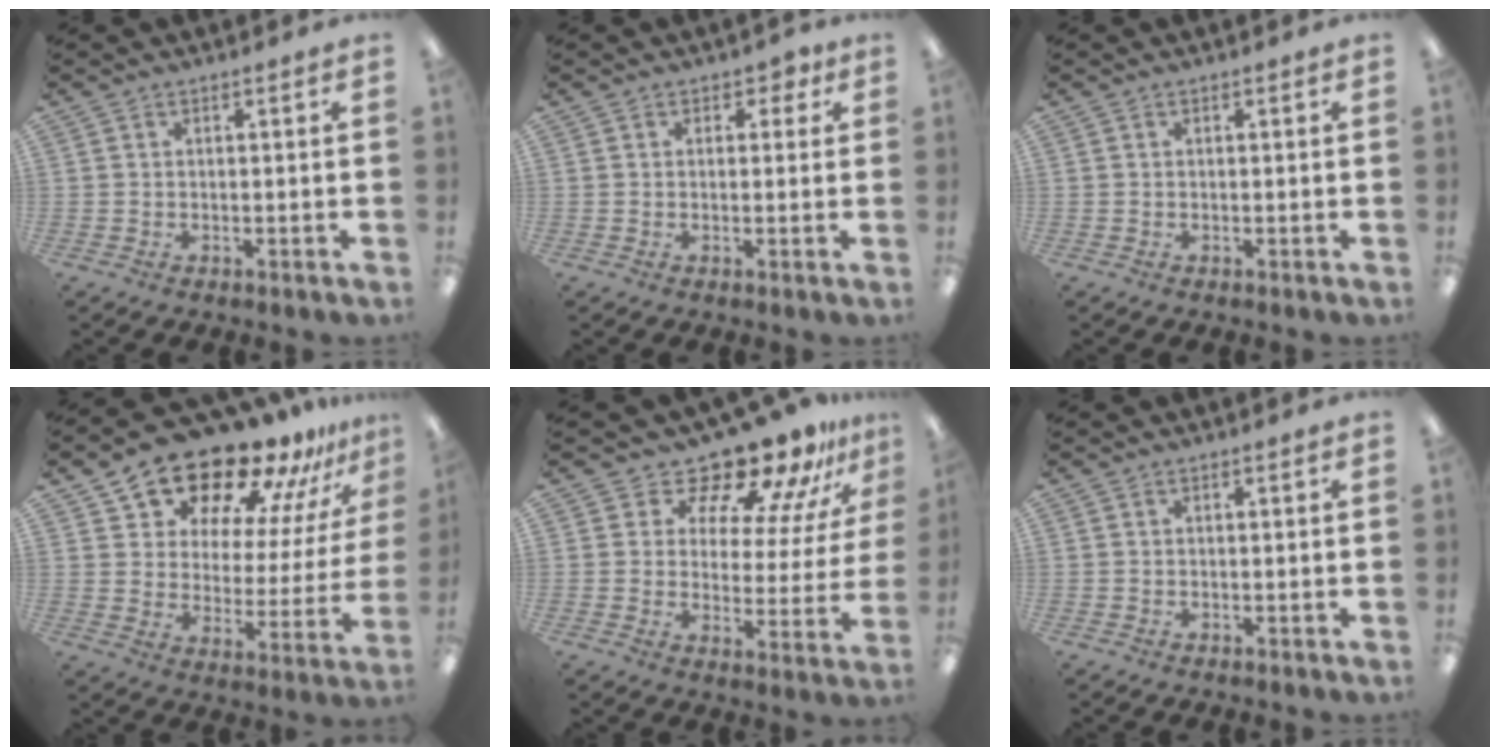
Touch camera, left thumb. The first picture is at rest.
{"total": 2.3, "force": [0.9, 1.7, 1.1], "torque": [0.002, -0.004, 0.011]}
{"total": 0.0}
{"total": 18.5, "force": [16.3, 6.9, 5.4], "torque": [-0.089, -0.142, 0.283]}
{"total": 13.8, "force": [12.2, 4.5, 4.6], "torque": [-0.082, -0.104, 0.210]}
{"total": 0.0}